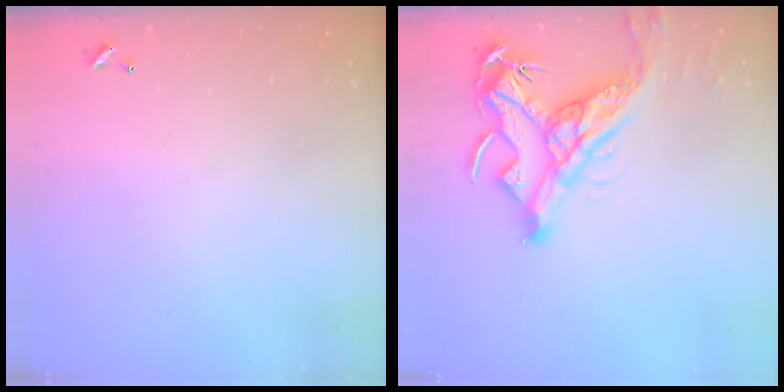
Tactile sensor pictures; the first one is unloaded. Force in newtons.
{"total": 14.7, "press": 14.5, "slide": 2.1}